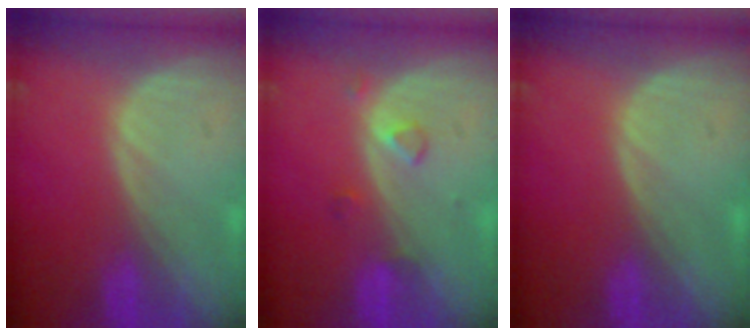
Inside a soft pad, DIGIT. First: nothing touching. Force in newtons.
{"total": 2.1, "press": 2.1, "slide": 0.1}
{"total": 0.0}